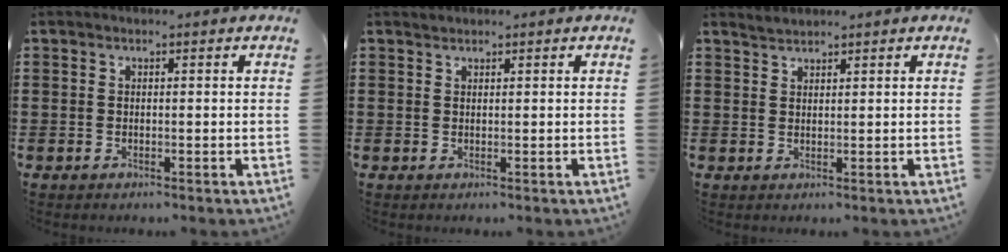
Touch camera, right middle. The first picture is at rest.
{"total": 0.7, "force": [0.6, 0.2, -0.1], "torque": [0.001, 0.001, 0.012]}
{"total": 1.3, "force": [1.3, 0.1, -0.2], "torque": [0.000, 0.002, 0.026]}